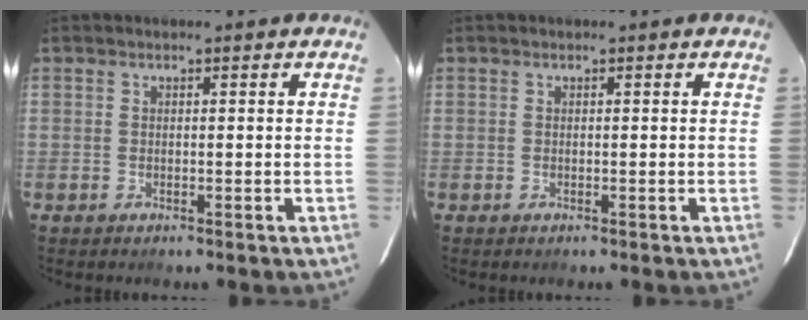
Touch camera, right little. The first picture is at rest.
{"total": 0.0}